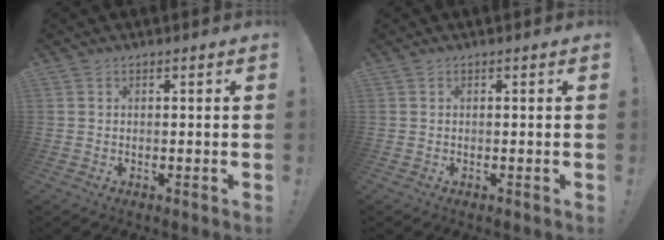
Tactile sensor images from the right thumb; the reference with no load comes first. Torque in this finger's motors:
{"motor_torque": [0.03, -0.16, 0.36, -0.13, -0.06]}